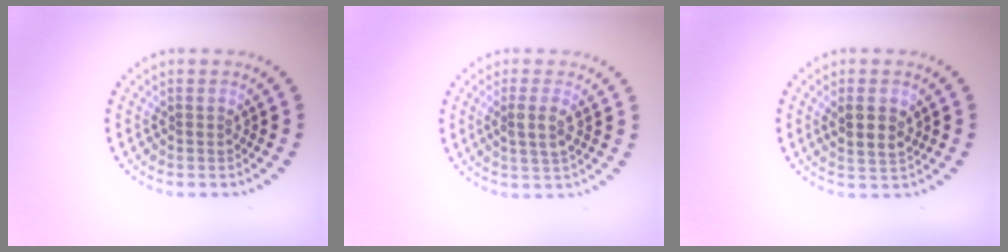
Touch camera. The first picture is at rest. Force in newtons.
{"total": 1.8, "press": 1.7, "slide": 0.5}
{"total": 2.7, "press": 2.7, "slide": 0.6}